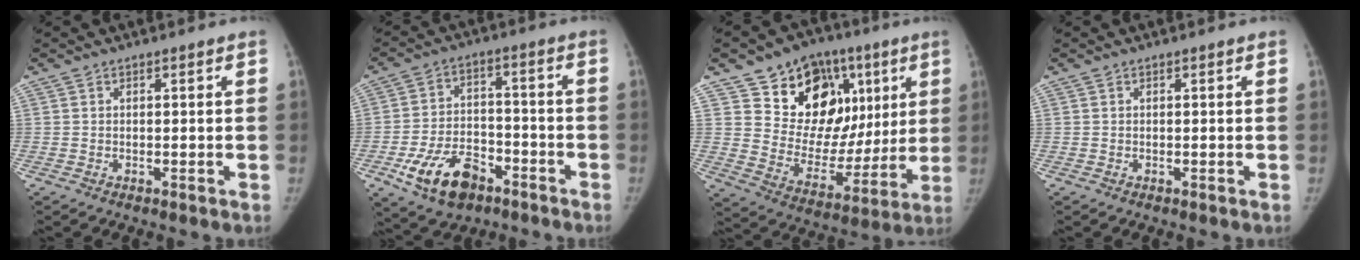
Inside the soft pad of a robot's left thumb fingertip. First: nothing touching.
{"total": 12.7, "force": [-6.9, 7.6, 7.5], "torque": [-0.116, 0.035, -0.113]}
{"total": 21.7, "force": [9.3, 15.7, 11.8], "torque": [-0.103, -0.007, 0.158]}
{"total": 0.0}